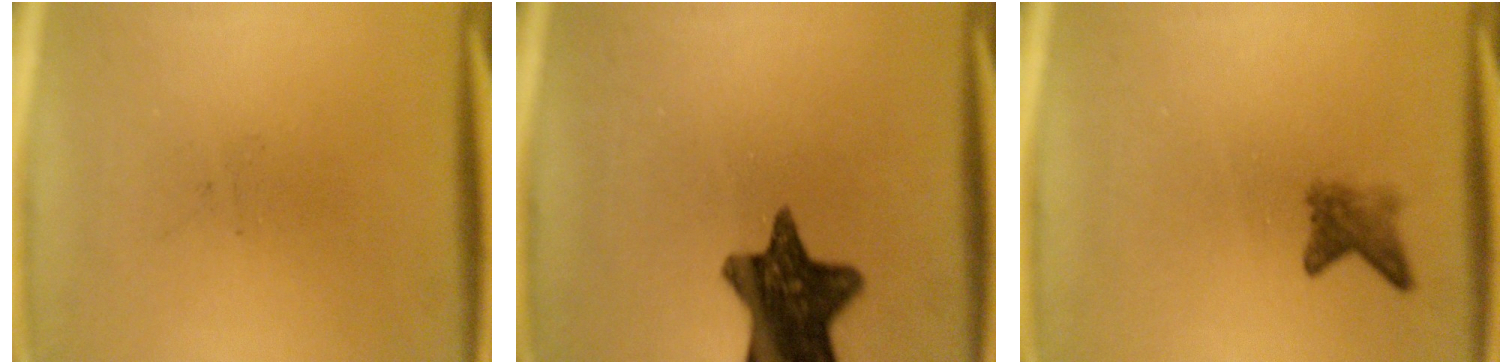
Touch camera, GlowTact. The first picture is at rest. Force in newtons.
{"total": 12.6}
{"total": 2.3}